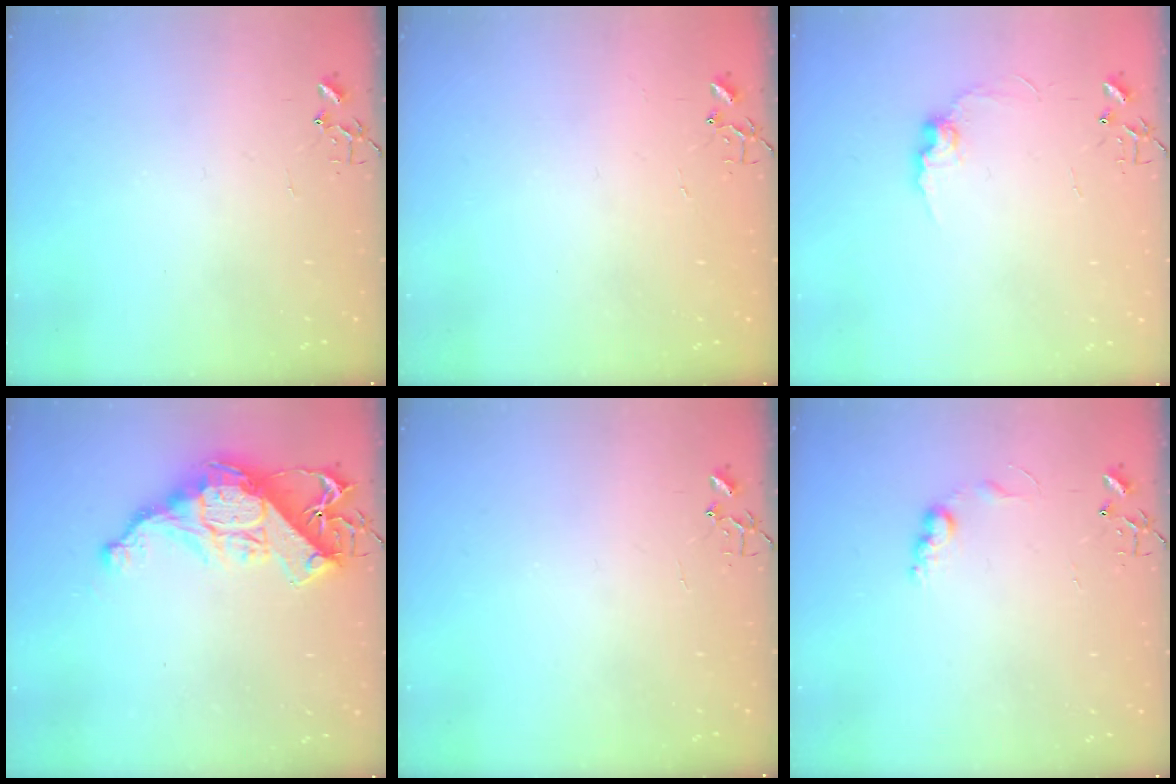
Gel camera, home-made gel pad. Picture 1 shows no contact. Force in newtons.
{"total": 1.4, "press": 1.4, "slide": 0.2}
{"total": 8.0, "press": 8.0, "slide": 0.5}
{"total": 15.3, "press": 15.3, "slide": 1.4}
{"total": 0.0}
{"total": 7.0, "press": 7.0, "slide": 0.2}